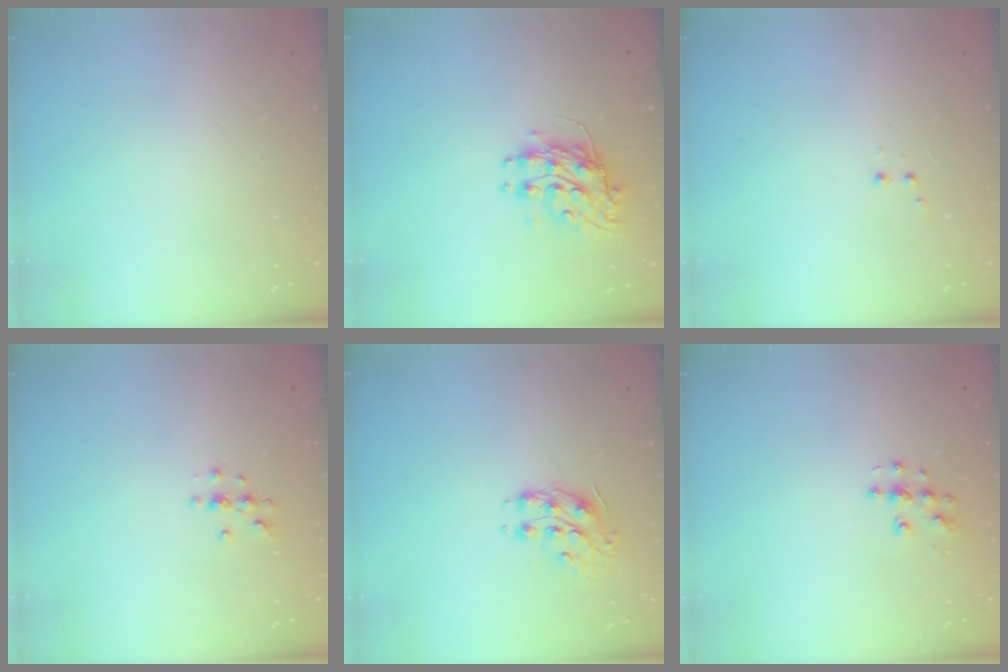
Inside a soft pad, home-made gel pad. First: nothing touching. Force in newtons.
{"total": 9.2, "press": 9.2, "slide": 0.1}
{"total": 2.0, "press": 1.8, "slide": 0.9}
{"total": 4.9, "press": 4.9, "slide": 0.5}
{"total": 9.3, "press": 9.3, "slide": 0.2}
{"total": 6.7, "press": 6.7, "slide": 0.3}